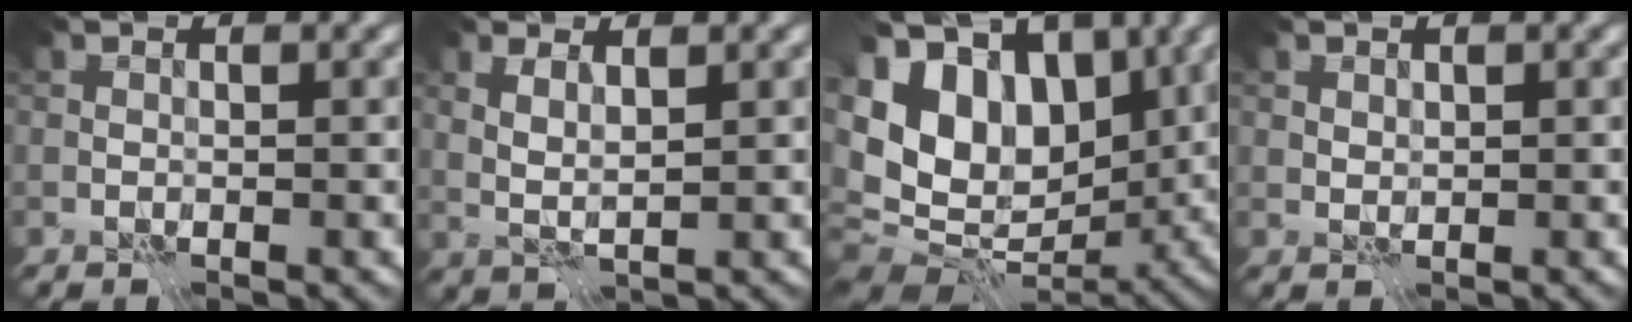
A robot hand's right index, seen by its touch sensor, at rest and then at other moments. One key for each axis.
{"total": 2.0, "fx": 1.1, "fy": 0.4, "fz": 1.6, "tx": -0.037, "ty": 0.000, "tz": 0.026}
{"total": 13.6, "fx": 3.1, "fy": 8.7, "fz": 9.9, "tx": -0.193, "ty": 0.012, "tz": 0.056}
{"total": 0.7, "fx": 0.7, "fy": 0.3, "fz": 0.1, "tx": -0.002, "ty": 0.000, "tz": 0.015}